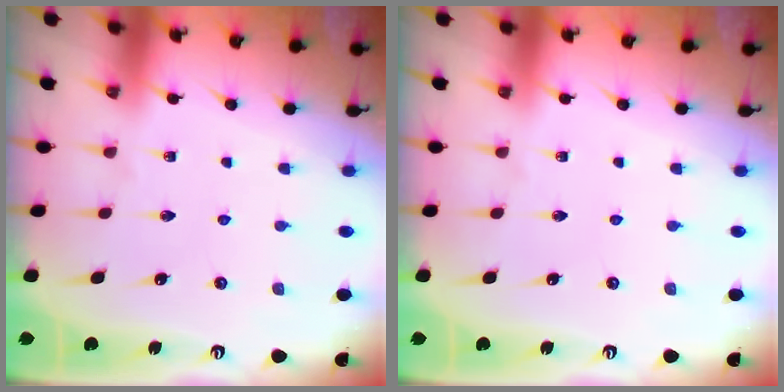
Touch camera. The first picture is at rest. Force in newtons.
{"total": 0.0}